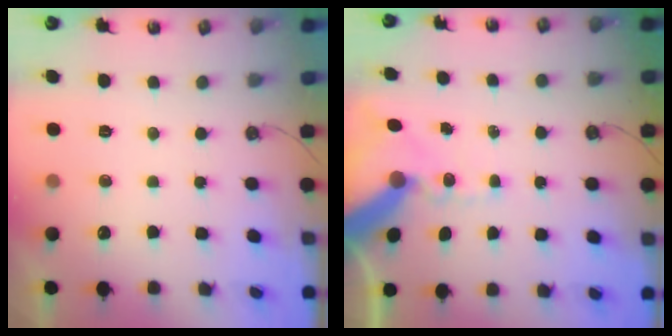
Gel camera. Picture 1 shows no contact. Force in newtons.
{"total": 12.0, "press": 11.8, "slide": 1.8}